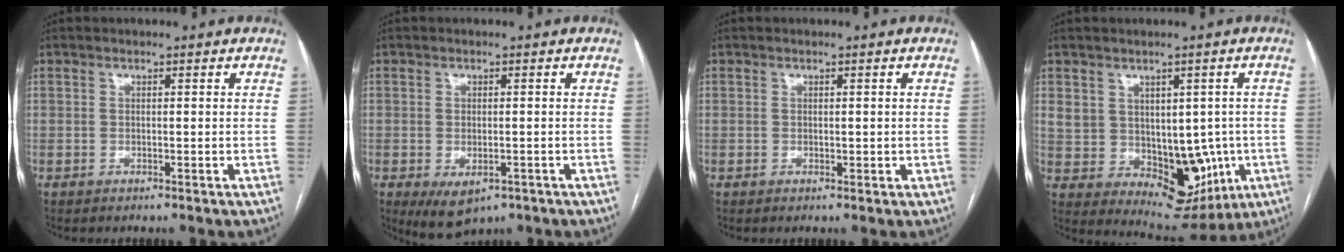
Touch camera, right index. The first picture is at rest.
{"total": 5.4, "force": [-2.6, 2.8, 3.8], "torque": [-0.064, -0.010, -0.028]}
{"total": 1.0, "force": [0.1, 0.7, 0.7], "torque": [-0.010, 0.001, 0.003]}
{"total": 12.4, "force": [-0.3, 10.2, 7.1], "torque": [-0.104, 0.029, 0.037]}